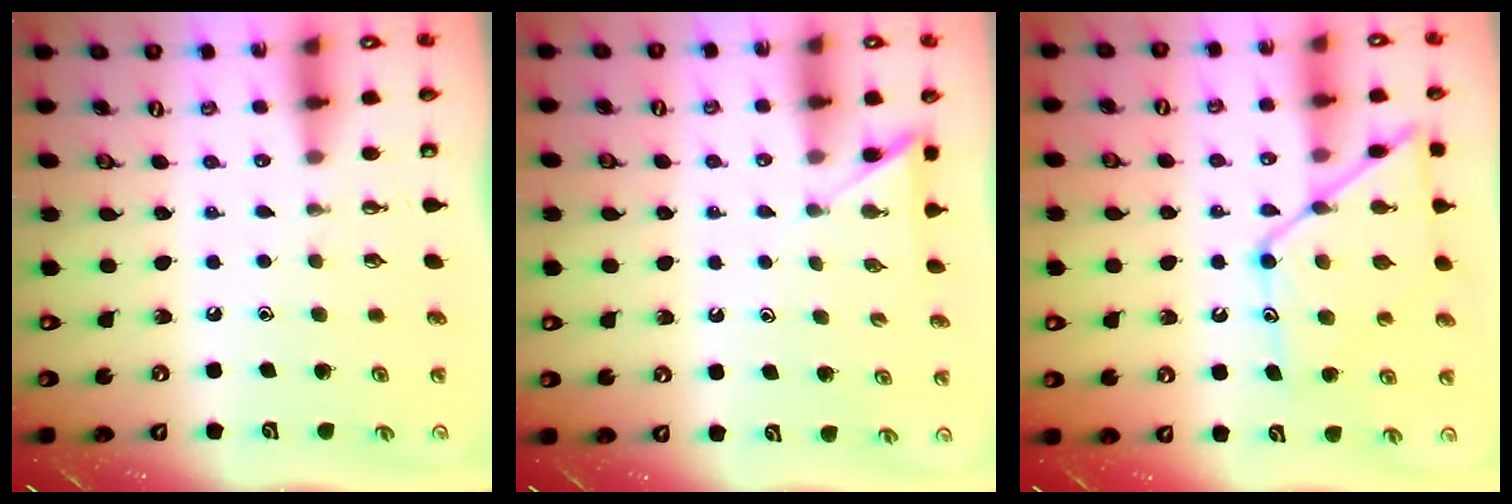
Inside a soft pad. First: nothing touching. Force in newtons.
{"total": 4.5, "press": 4.5, "slide": 0.2}
{"total": 15.2, "press": 15.1, "slide": 1.3}